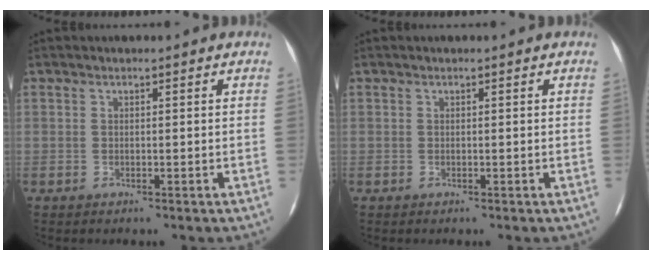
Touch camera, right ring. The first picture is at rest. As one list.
[{"total": 0.0}]